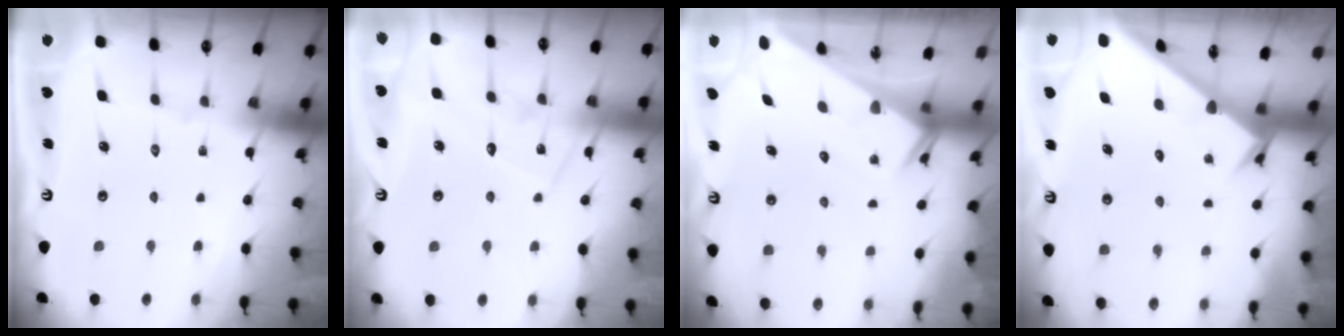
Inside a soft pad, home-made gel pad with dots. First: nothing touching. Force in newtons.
{"total": 9.5, "press": 9.5, "slide": 0.6}
{"total": 2.4, "press": 2.4, "slide": 0.2}
{"total": 2.5, "press": 2.5, "slide": 0.3}